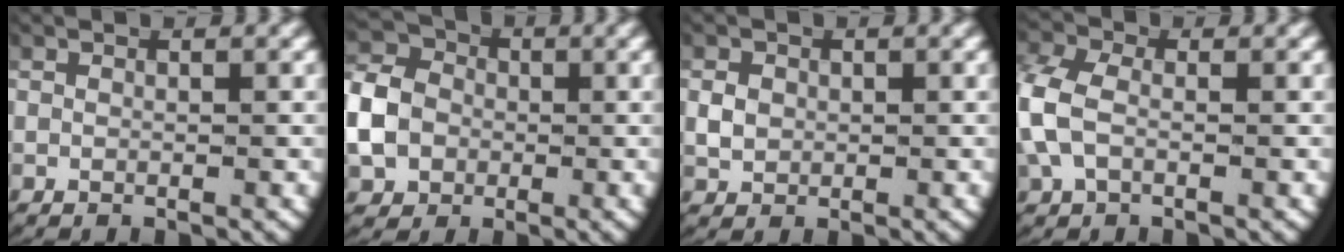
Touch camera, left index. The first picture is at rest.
{"total": 7.6, "force": [0.0, 6.6, 3.7], "torque": [-0.086, -0.007, -0.005]}
{"total": 1.4, "force": [0.0, 1.2, 0.7], "torque": [-0.023, -0.009, 0.010]}
{"total": 4.2, "force": [-0.1, 3.2, 2.7], "torque": [-0.091, -0.008, 0.002]}